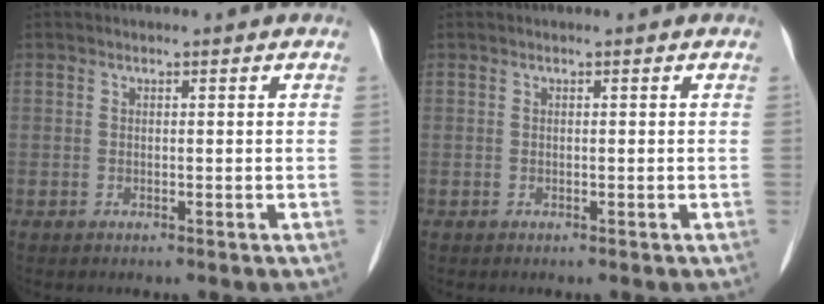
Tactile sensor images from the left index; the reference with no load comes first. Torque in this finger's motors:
{"motor_torque": [-0.03, 0.03, 0.03, 0.00]}